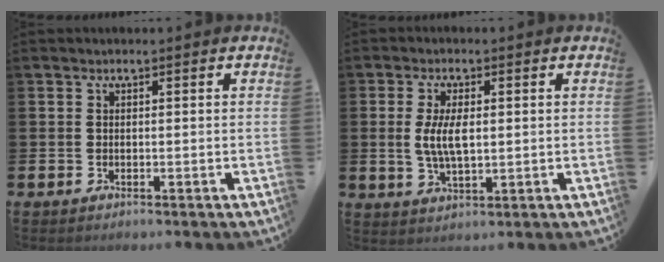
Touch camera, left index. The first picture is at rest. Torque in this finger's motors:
{"motor_torque": [1.08, 0.04, 0.15, 0.19]}